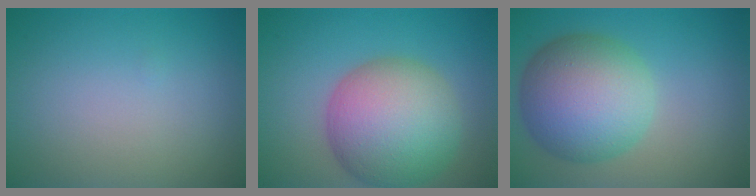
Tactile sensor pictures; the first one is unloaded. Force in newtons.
{"total": 10.3, "press": 10.2, "slide": 0.5}
{"total": 9.5, "press": 9.5, "slide": 0.6}